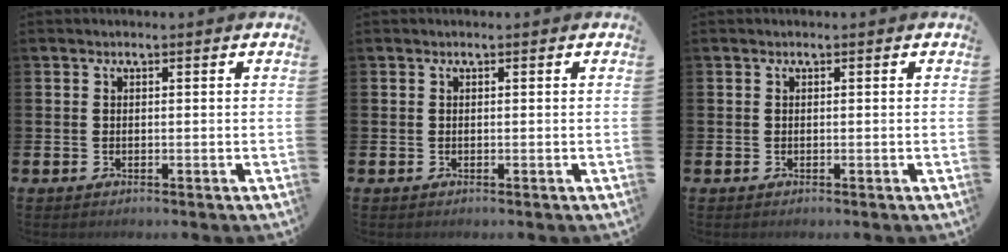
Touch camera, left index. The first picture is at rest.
{"total": 0.0}
{"total": 0.0}